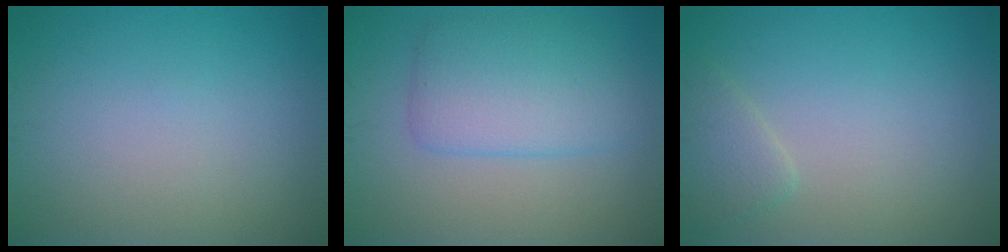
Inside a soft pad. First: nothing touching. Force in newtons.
{"total": 4.9, "press": 4.9, "slide": 0.1}
{"total": 1.9, "press": 1.9, "slide": 0.2}